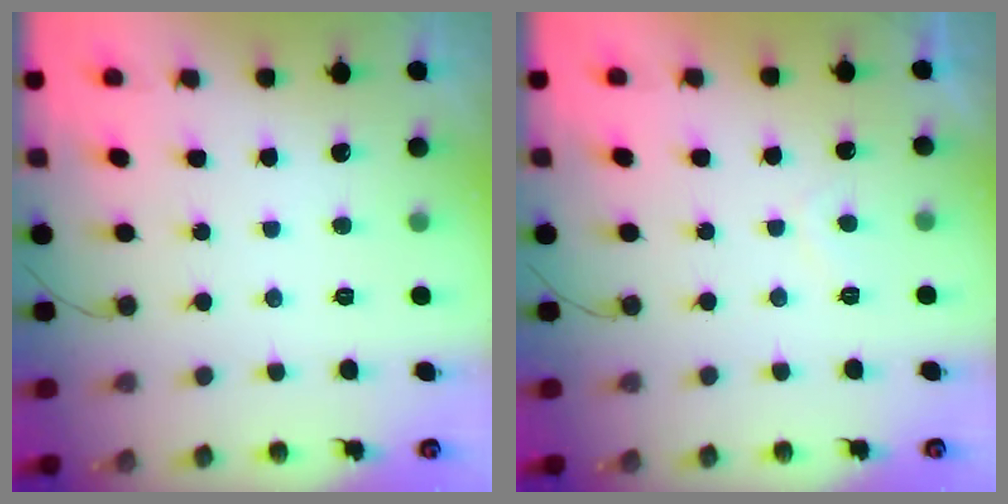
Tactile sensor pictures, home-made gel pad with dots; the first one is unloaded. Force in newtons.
{"total": 0.9, "press": 0.7, "slide": 0.6}